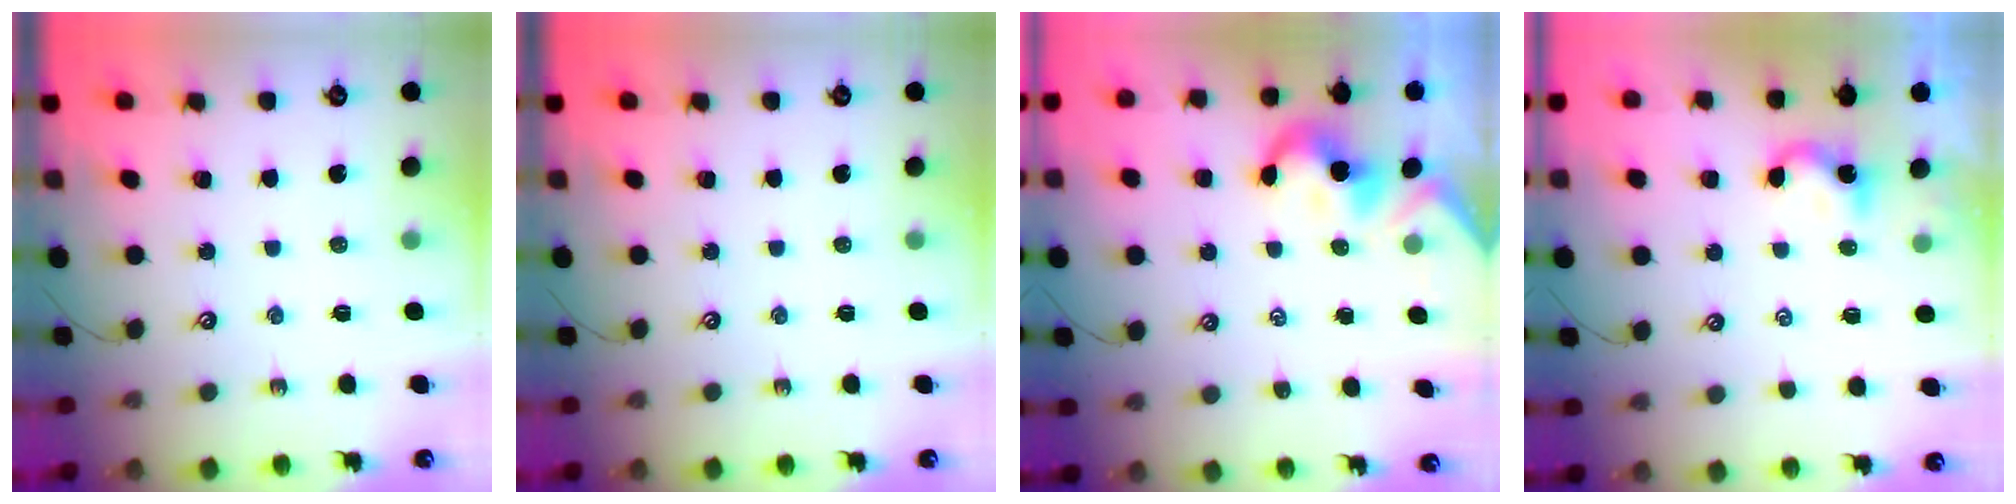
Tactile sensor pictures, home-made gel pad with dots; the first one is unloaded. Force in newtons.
{"total": 0.0}
{"total": 2.1, "press": 2.0, "slide": 0.5}
{"total": 2.1, "press": 2.1, "slide": 0.4}